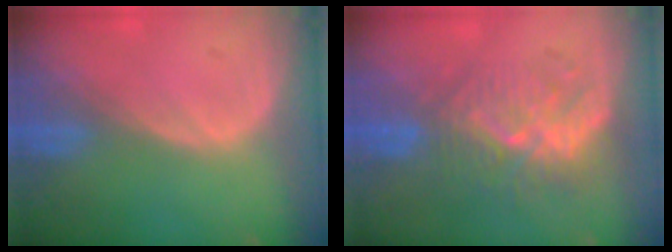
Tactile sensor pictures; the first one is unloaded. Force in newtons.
{"total": 8.8, "press": 8.1, "slide": 3.5}